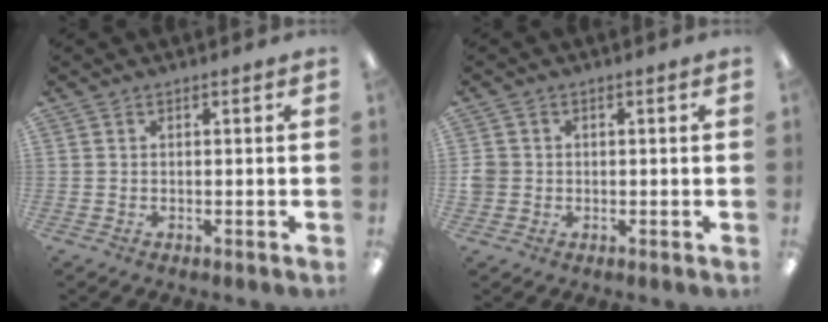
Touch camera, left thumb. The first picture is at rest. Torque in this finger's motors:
{"motor_torque": [-0.05, 0.03, 0.01, -0.04, 0.00]}